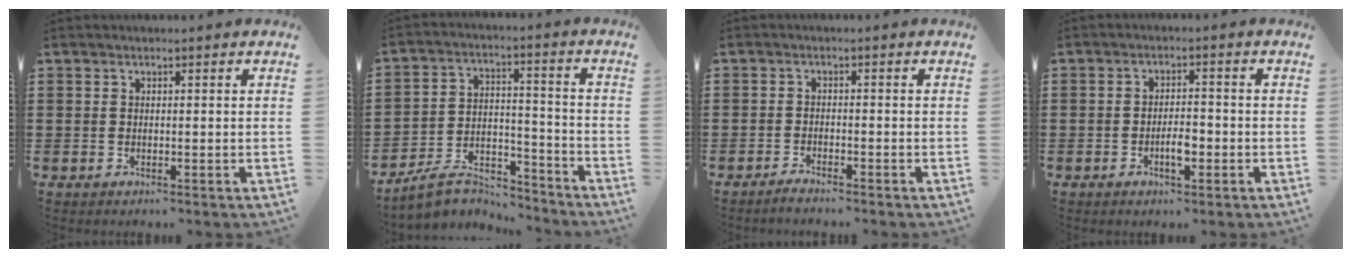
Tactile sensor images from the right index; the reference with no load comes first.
{"total": 7.6, "force": [-6.9, 2.1, 2.2], "torque": [-0.051, 0.017, -0.134]}
{"total": 1.6, "force": [-1.6, -0.1, 0.3], "torque": [-0.008, 0.003, -0.031]}
{"total": 3.6, "force": [-1.4, 1.3, 3.1], "torque": [-0.063, 0.002, -0.027]}